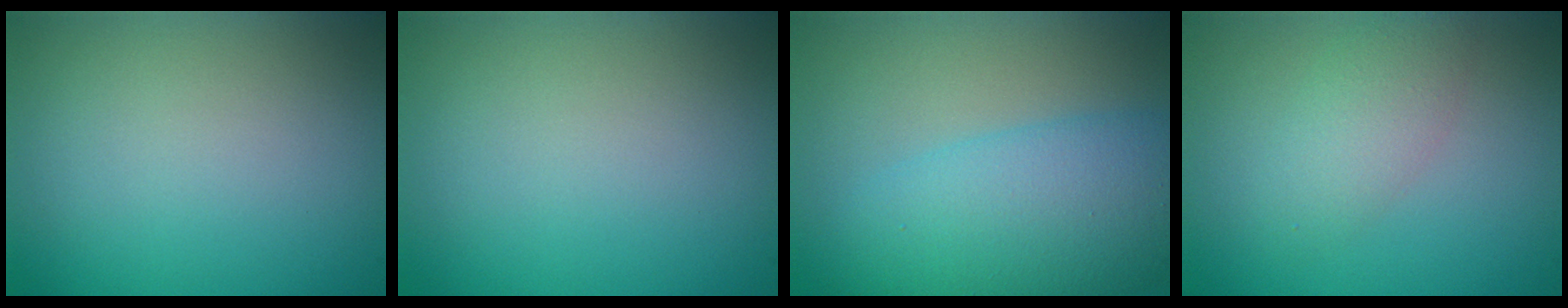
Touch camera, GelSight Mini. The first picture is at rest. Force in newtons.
{"total": 0.0}
{"total": 8.3, "press": 8.3, "slide": 0.1}
{"total": 2.7, "press": 2.7, "slide": 0.1}